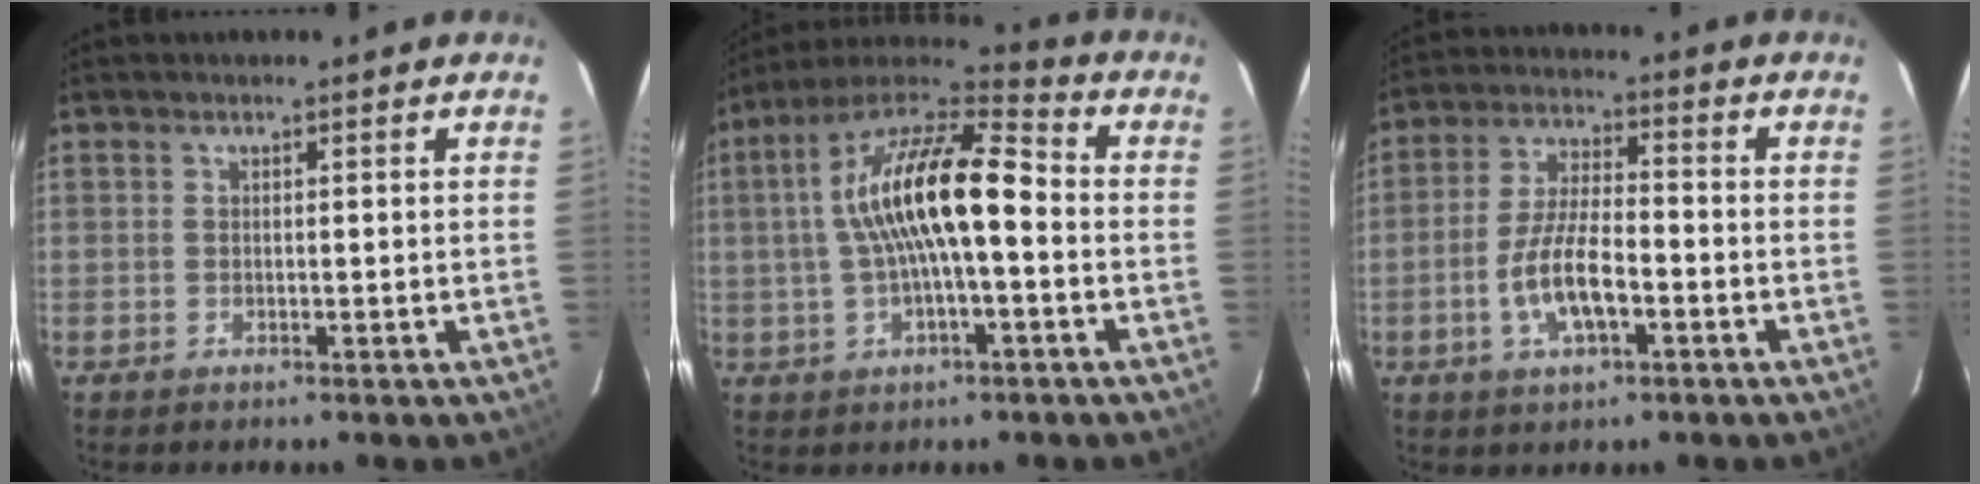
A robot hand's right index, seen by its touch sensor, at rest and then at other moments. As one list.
[{"total": 16.2, "force": [-0.2, 4.8, 15.5], "torque": [-0.280, 0.023, -0.012]}, {"total": 9.7, "force": [-3.4, 3.4, 8.4], "torque": [-0.172, 0.001, -0.061]}]